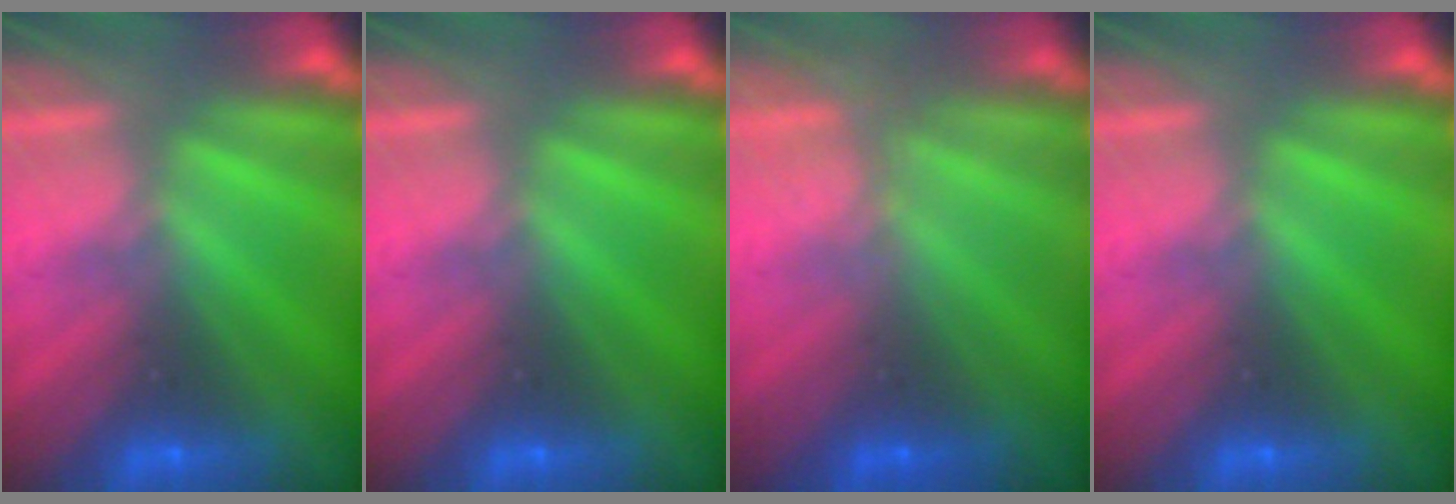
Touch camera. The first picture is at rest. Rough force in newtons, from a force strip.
{"total": 0.0}
{"total": 1.2}
{"total": 0.0}